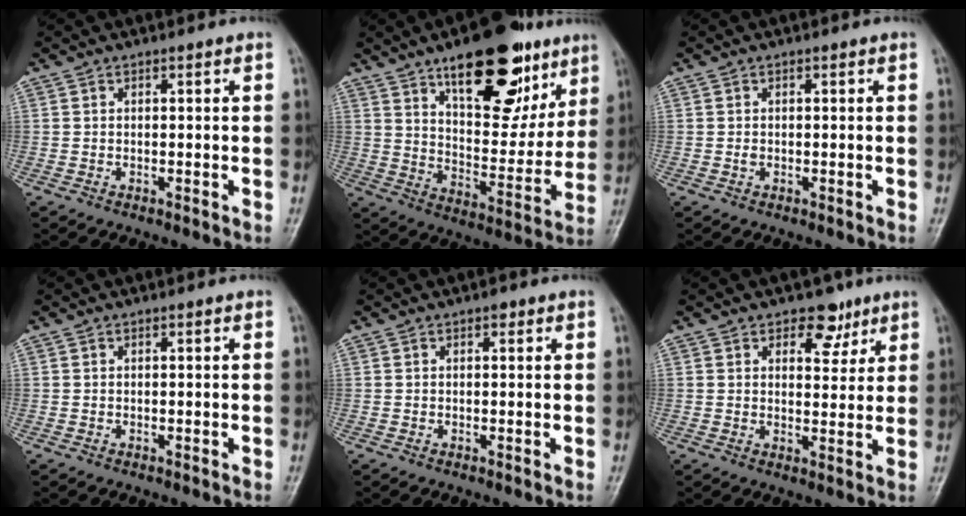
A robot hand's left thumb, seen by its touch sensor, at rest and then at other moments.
{"total": 23.1, "force": [13.2, 10.5, 15.8], "torque": [-0.173, -0.052, 0.205]}
{"total": 0.6, "force": [-0.1, 0.5, 0.4], "torque": [-0.005, 0.001, -0.003]}
{"total": 0.0}
{"total": 0.9, "force": [0.5, 0.6, 0.5], "torque": [0.000, 0.000, 0.003]}
{"total": 5.7, "force": [3.6, 3.6, 2.7], "torque": [-0.006, -0.018, 0.049]}